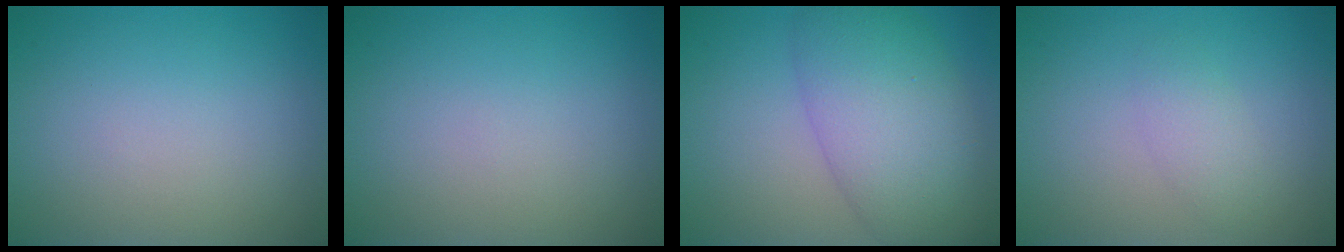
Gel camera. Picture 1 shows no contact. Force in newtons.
{"total": 0.0}
{"total": 8.1, "press": 8.1, "slide": 0.2}
{"total": 1.7, "press": 1.7, "slide": 0.0}